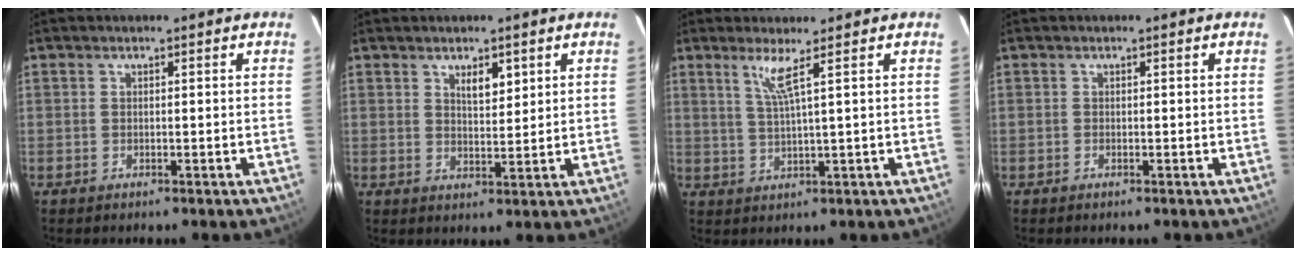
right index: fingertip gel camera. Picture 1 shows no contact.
{"total": 3.8, "force": [2.1, 1.5, 2.7], "torque": [-0.043, 0.001, 0.038]}
{"total": 3.8, "force": [2.2, -1.0, 3.0], "torque": [-0.056, -0.010, 0.044]}
{"total": 0.0}